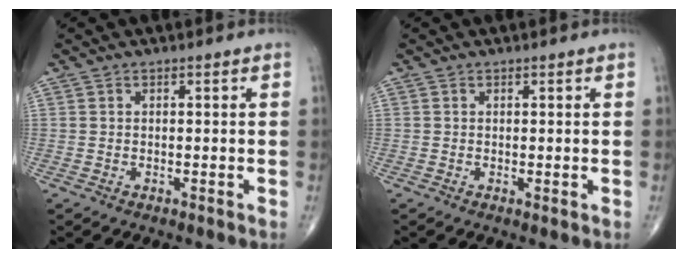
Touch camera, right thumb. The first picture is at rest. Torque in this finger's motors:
{"motor_torque": [-0.24, 0.08, 0.16, 0.25, -0.02]}